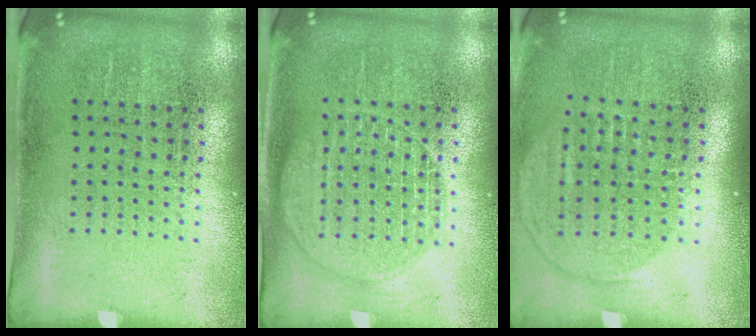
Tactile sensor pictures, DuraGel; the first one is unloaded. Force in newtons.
{"total": 1.4, "press": 1.4, "slide": 0.2}
{"total": 1.5, "press": 1.3, "slide": 0.7}